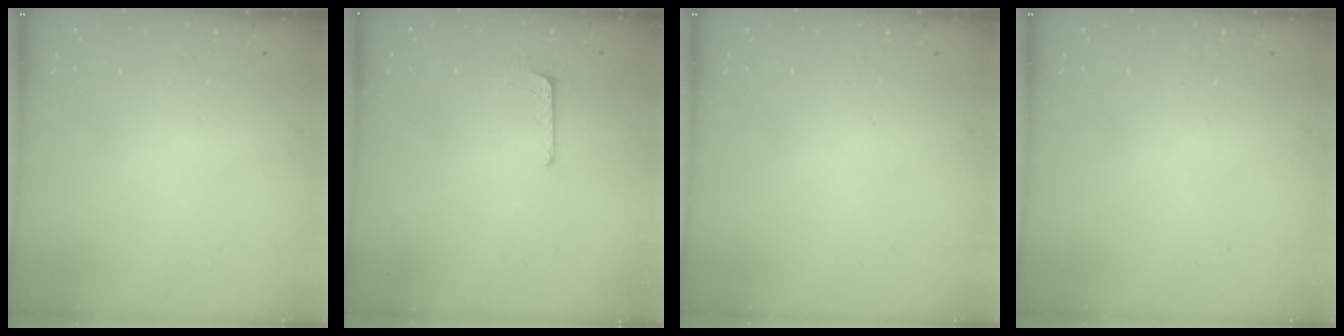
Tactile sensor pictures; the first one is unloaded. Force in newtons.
{"total": 5.0, "press": 5.0, "slide": 0.4}
{"total": 0.0}
{"total": 0.0}